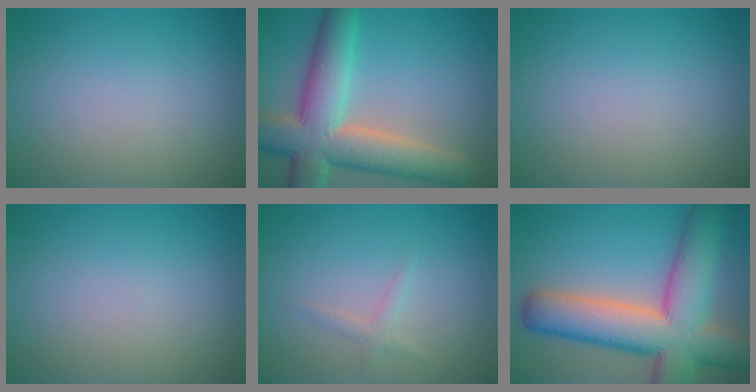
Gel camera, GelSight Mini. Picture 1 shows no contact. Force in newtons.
{"total": 10.2, "press": 10.2, "slide": 0.9}
{"total": 0.0}
{"total": 0.0}
{"total": 1.1, "press": 1.1, "slide": 0.0}
{"total": 12.7, "press": 12.7, "slide": 0.7}